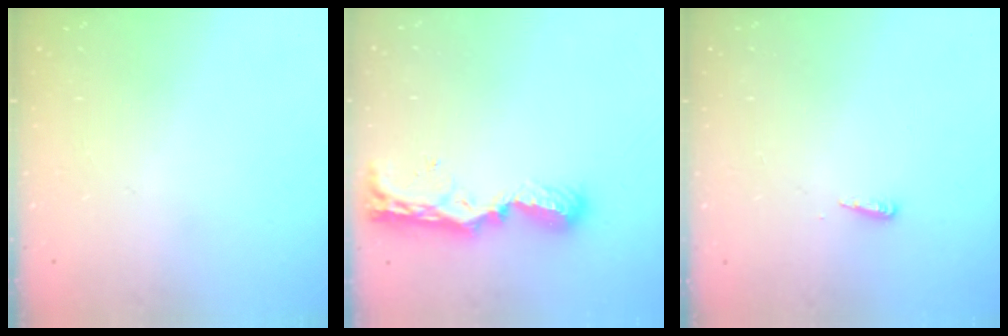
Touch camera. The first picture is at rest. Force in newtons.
{"total": 8.6, "press": 8.5, "slide": 1.0}
{"total": 3.8, "press": 3.7, "slide": 0.6}